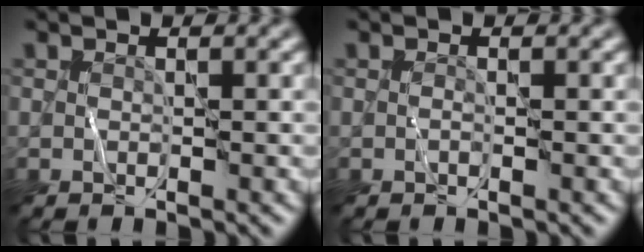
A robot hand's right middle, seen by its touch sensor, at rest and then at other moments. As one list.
[{"total": 0.0}]